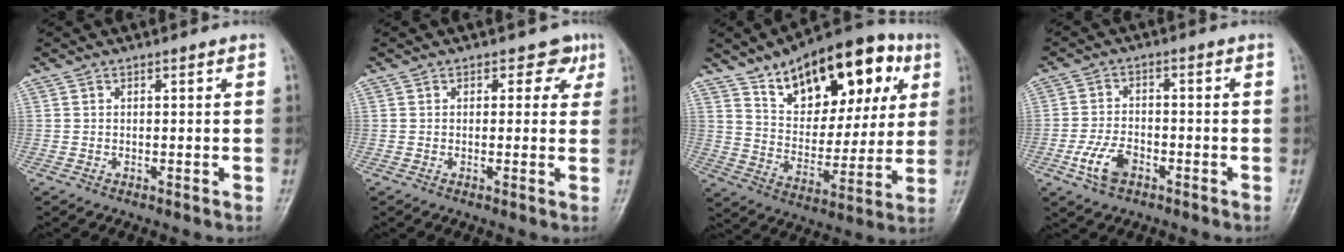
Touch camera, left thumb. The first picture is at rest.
{"total": 3.3, "force": [1.5, 2.5, 1.6], "torque": [0.015, -0.001, 0.010]}
{"total": 23.9, "force": [11.6, 12.7, 16.5], "torque": [-0.196, -0.017, 0.184]}
{"total": 6.1, "force": [-2.9, 3.6, 4.0], "torque": [-0.079, 0.013, -0.057]}